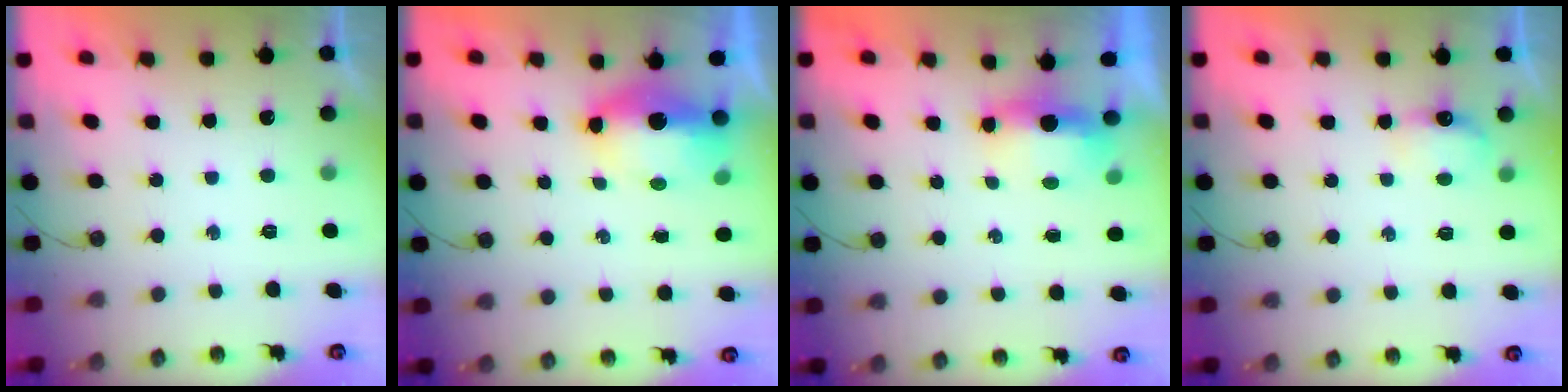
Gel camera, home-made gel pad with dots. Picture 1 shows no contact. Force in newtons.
{"total": 7.9, "press": 7.6, "slide": 2.0}
{"total": 5.0, "press": 4.9, "slide": 1.2}
{"total": 5.8, "press": 5.8, "slide": 0.6}